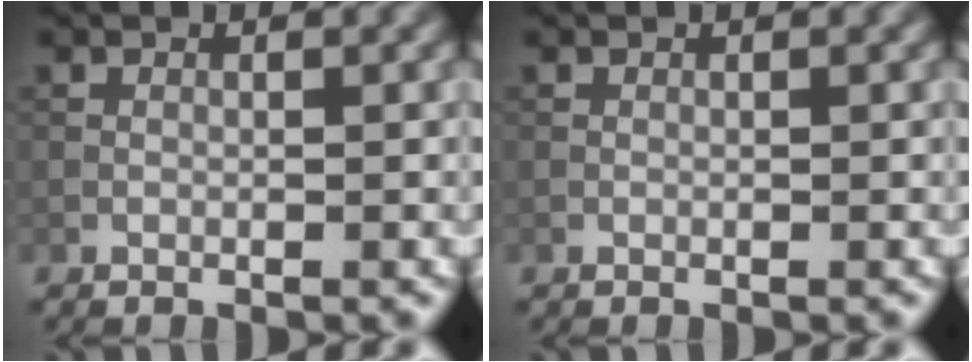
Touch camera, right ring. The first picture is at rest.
{"total": 0.0}